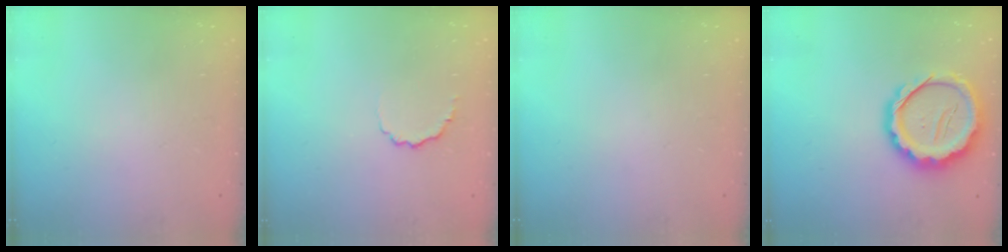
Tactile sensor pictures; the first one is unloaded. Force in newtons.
{"total": 5.0, "press": 4.8, "slide": 1.3}
{"total": 0.0}
{"total": 15.1, "press": 14.8, "slide": 2.9}